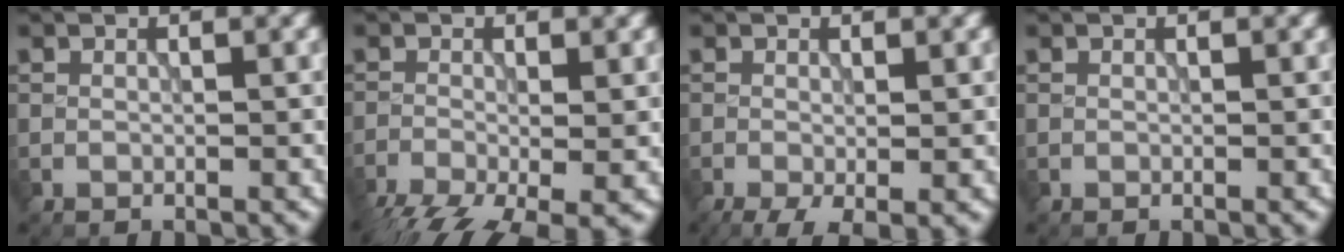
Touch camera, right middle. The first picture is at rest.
{"total": 7.6, "force": [-4.6, 2.5, 5.5], "torque": [-0.107, -0.029, -0.082]}
{"total": 3.5, "force": [-1.6, 1.0, 2.9], "torque": [-0.051, -0.009, -0.027]}
{"total": 0.0}